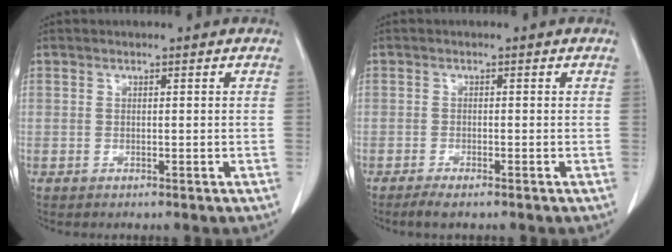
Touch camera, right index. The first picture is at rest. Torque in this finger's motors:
{"motor_torque": [-0.05, 0.07, -0.04, 0.02]}